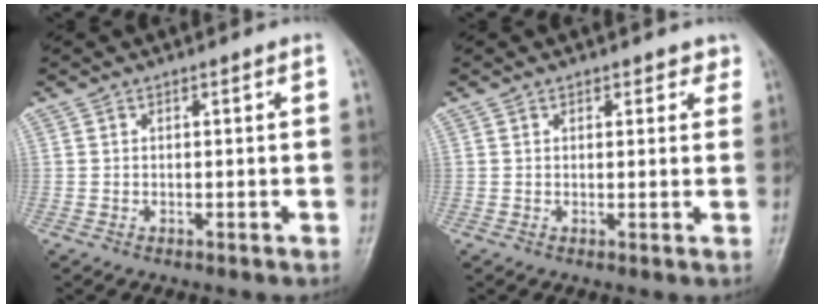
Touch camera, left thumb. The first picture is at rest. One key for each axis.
{"total": 2.4, "fx": 1.7, "fy": 1.6, "fz": 0.8, "tx": 0.020, "ty": -0.006, "tz": 0.015}